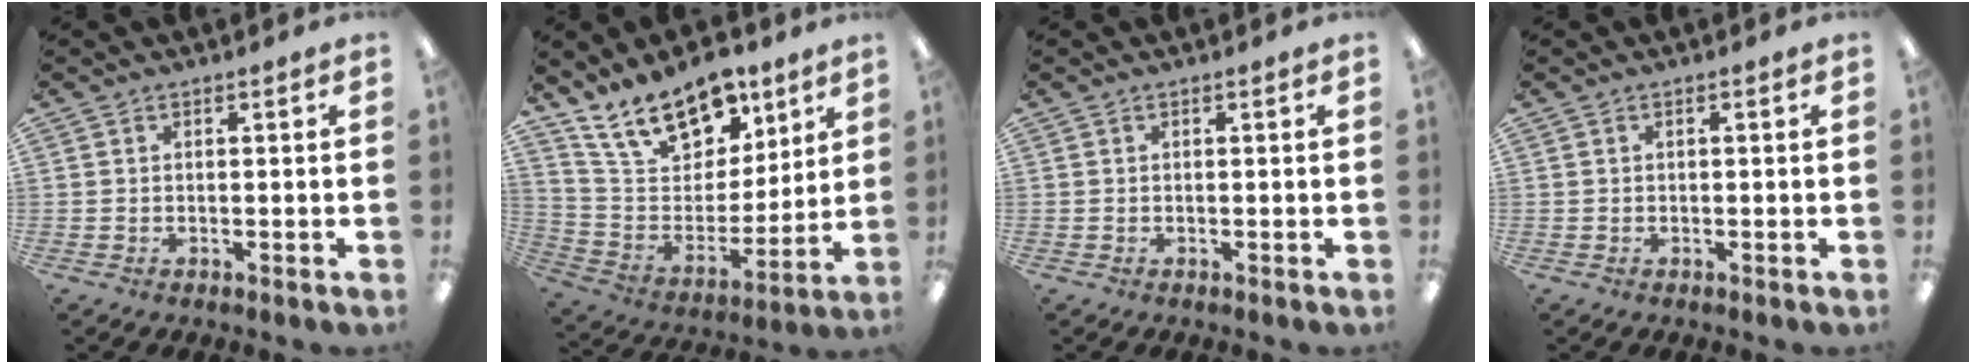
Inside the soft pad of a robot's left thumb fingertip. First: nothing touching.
{"total": 17.7, "force": [12.7, 9.3, 8.0], "torque": [-0.142, -0.071, 0.232]}
{"total": 0.0}
{"total": 0.0}